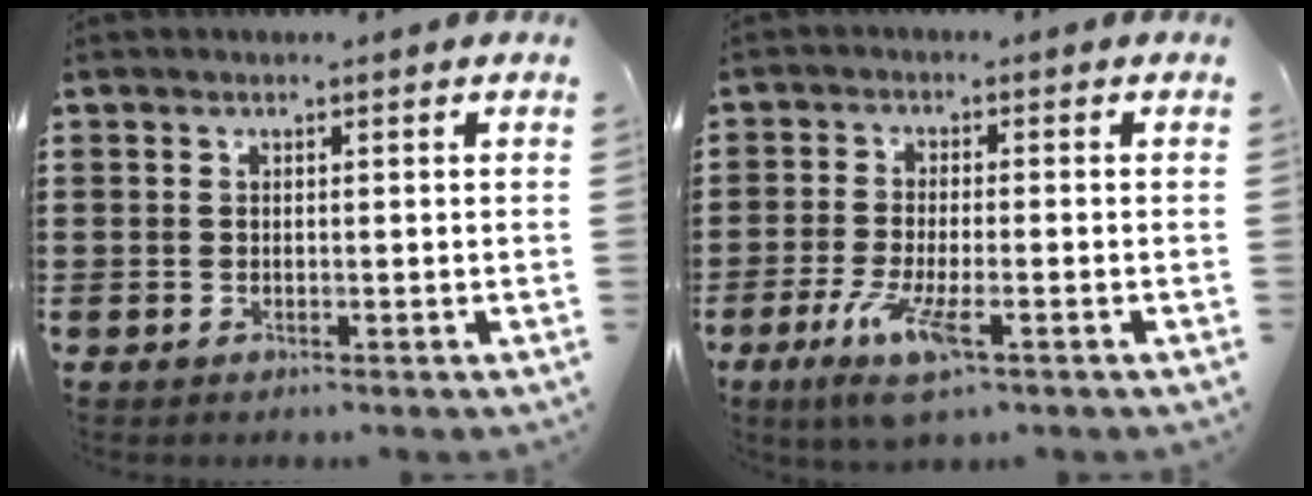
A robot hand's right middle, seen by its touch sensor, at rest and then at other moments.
{"total": 6.7, "force": [-3.2, 1.6, 5.6], "torque": [-0.114, -0.014, -0.056]}